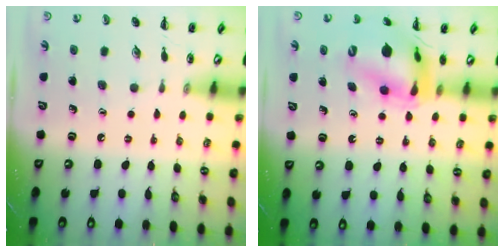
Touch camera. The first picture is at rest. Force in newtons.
{"total": 13.8, "press": 13.3, "slide": 3.7}